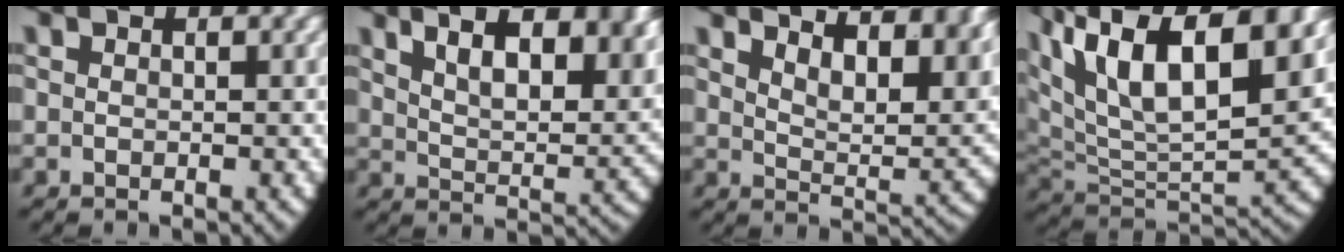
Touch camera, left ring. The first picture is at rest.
{"total": 12.5, "force": [5.5, 7.4, 8.4], "torque": [-0.124, 0.012, 0.065]}
{"total": 10.9, "force": [5.8, 5.6, 7.4], "torque": [-0.100, 0.012, 0.074]}
{"total": 12.8, "force": [3.6, 7.6, 9.6], "torque": [-0.197, -0.011, 0.063]}